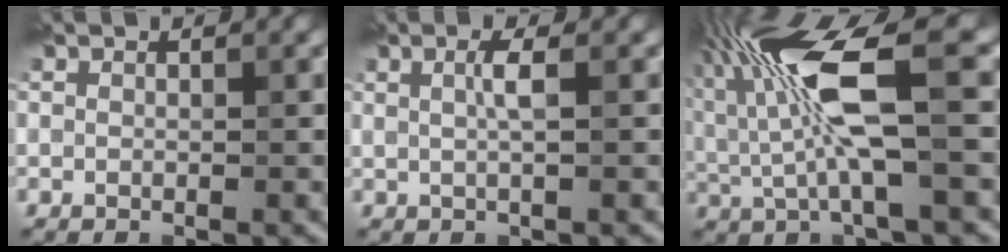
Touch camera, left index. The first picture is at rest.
{"total": 1.8, "force": [0.4, 0.4, 1.8], "torque": [-0.034, 0.002, 0.004]}
{"total": 10.3, "force": [1.7, 2.5, 9.8], "torque": [-0.196, 0.008, 0.028]}